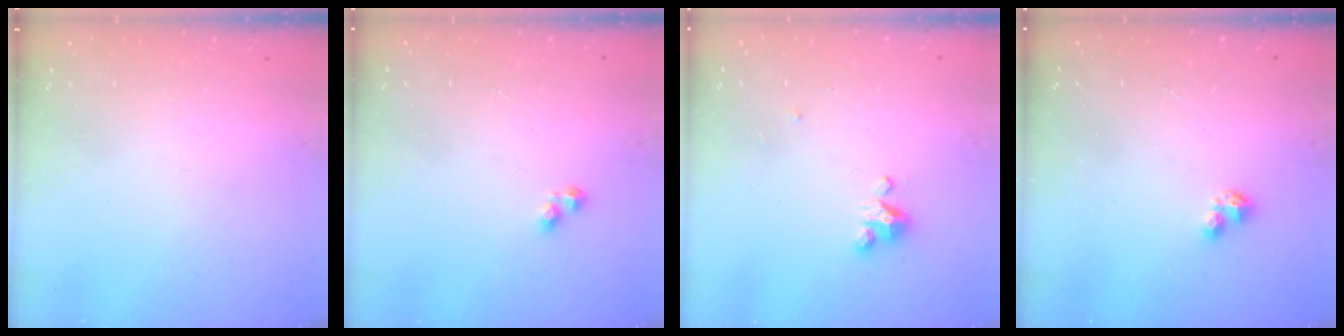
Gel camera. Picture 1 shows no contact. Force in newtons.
{"total": 2.4, "press": 2.4, "slide": 0.3}
{"total": 2.9, "press": 2.9, "slide": 0.3}
{"total": 1.0, "press": 1.0, "slide": 0.1}